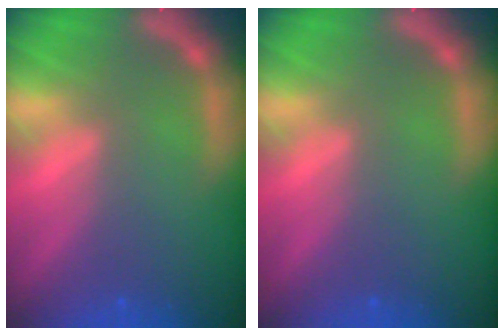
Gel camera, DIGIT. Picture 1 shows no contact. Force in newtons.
{"total": 0.0}